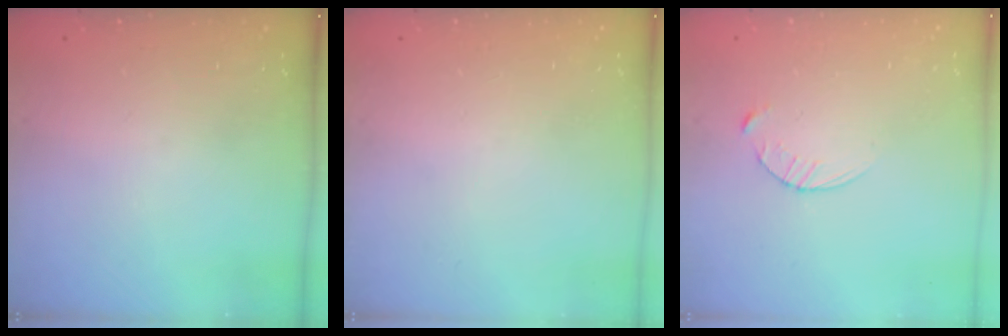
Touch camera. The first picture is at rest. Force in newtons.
{"total": 0.0}
{"total": 4.0, "press": 4.0, "slide": 0.5}